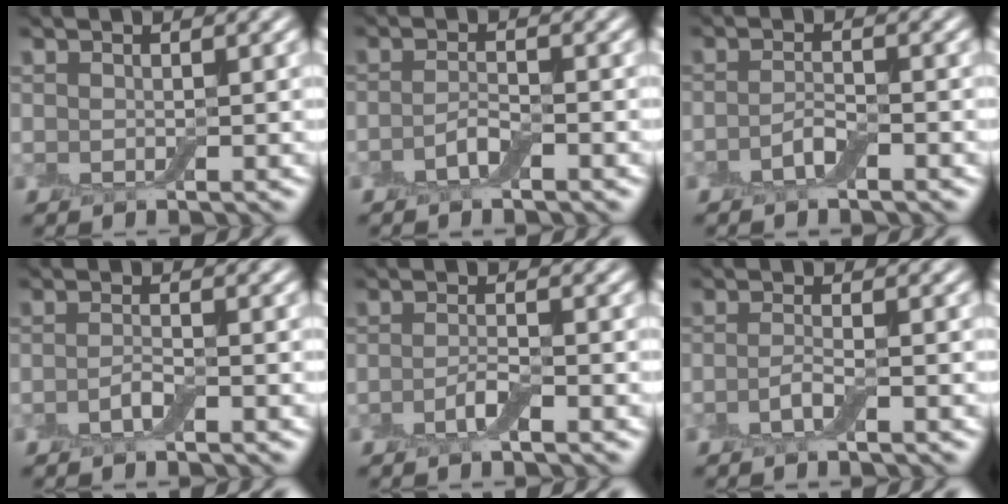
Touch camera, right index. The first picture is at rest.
{"total": 1.9, "force": [-1.1, 0.5, 1.5], "torque": [-0.031, 0.004, -0.025]}
{"total": 1.9, "force": [-1.1, 0.6, 1.4], "torque": [-0.031, 0.003, -0.024]}
{"total": 1.6, "force": [-0.9, 0.4, 1.2], "torque": [-0.026, 0.003, -0.021]}
{"total": 1.9, "force": [-1.0, 0.4, 1.5], "torque": [-0.032, 0.003, -0.024]}
{"total": 1.8, "force": [-0.9, 0.4, 1.5], "torque": [-0.034, 0.001, -0.022]}